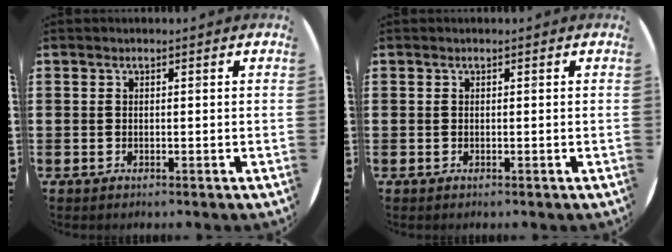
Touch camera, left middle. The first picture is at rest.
{"total": 0.0}